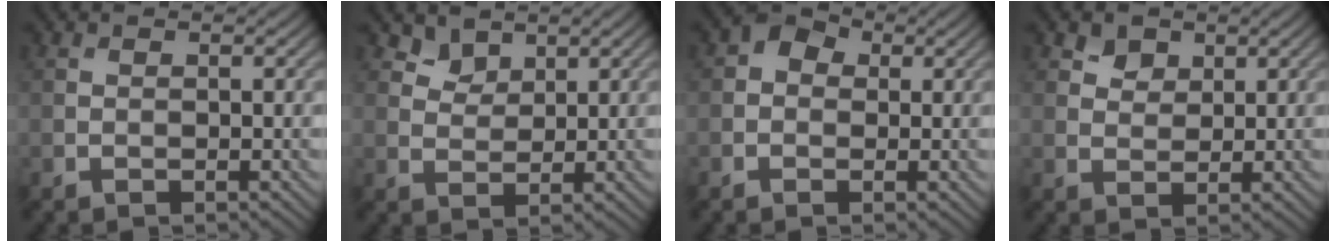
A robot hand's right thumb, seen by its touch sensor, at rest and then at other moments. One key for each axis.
{"total": 2.7, "fx": 2.2, "fy": 1.5, "fz": 0.7, "tx": -0.017, "ty": -0.008, "tz": 0.045}
{"total": 2.9, "fx": 0.5, "fy": 2.4, "fz": 1.6, "tx": -0.027, "ty": 0.005, "tz": -0.003}
{"total": 2.3, "fx": 1.5, "fy": 1.6, "fz": 0.8, "tx": -0.017, "ty": -0.002, "tz": 0.029}